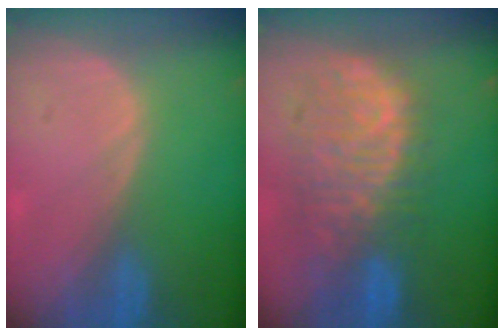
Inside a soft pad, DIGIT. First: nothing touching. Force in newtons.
{"total": 11.0, "press": 9.6, "slide": 5.5}